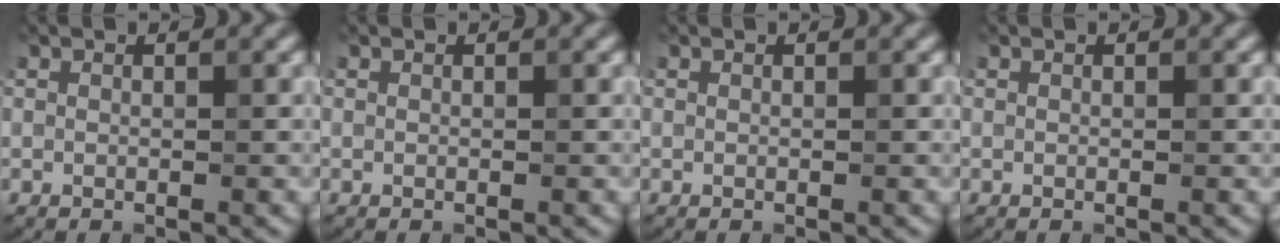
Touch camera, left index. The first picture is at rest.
{"total": 0.0}
{"total": 0.0}
{"total": 0.0}